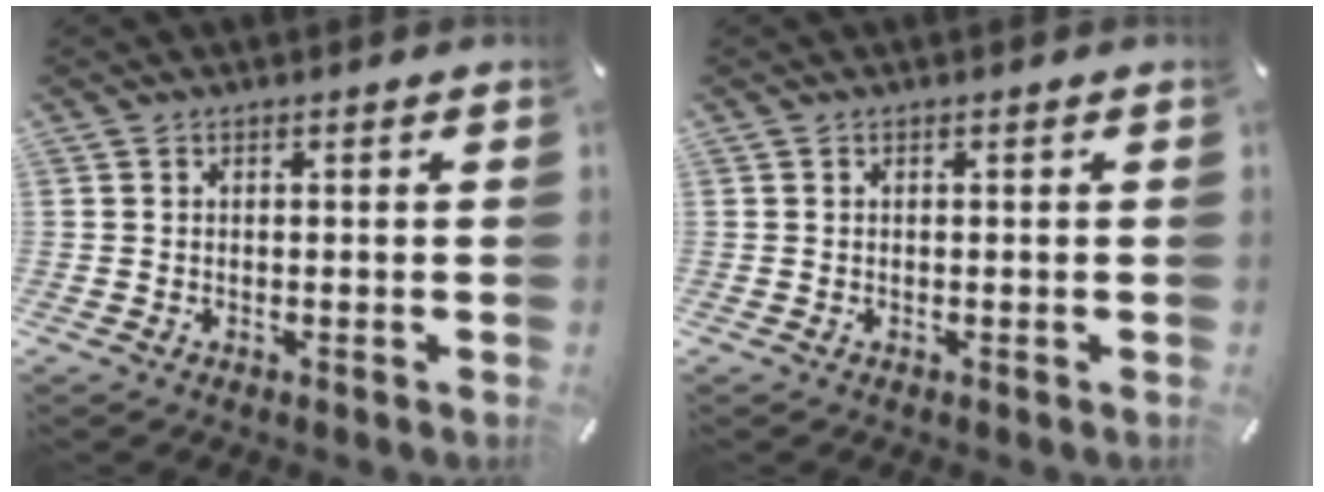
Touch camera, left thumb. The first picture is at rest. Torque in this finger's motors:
{"motor_torque": [0.00, 0.00, -0.04, 0.04, 0.00]}